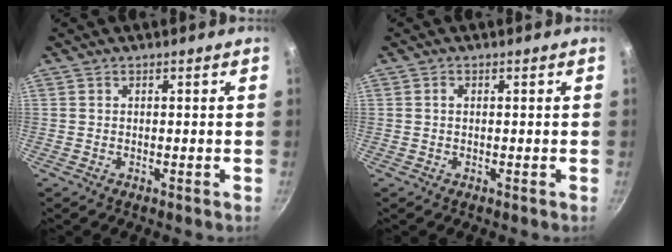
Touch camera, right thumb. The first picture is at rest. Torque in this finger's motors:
{"motor_torque": [-0.04, 0.38, 0.26, -0.09, -0.03]}